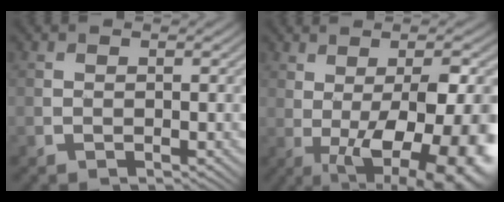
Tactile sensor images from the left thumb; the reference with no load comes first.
{"total": 15.9, "force": [-2.2, 5.6, 14.7], "torque": [-0.186, 0.002, -0.015]}